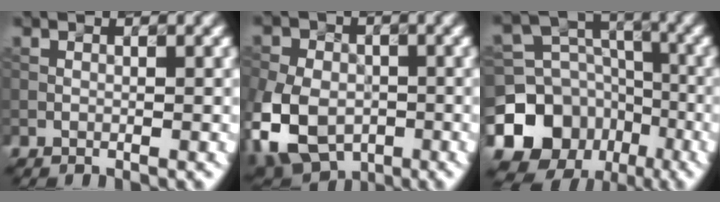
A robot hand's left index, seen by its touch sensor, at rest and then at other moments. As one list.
[{"total": 11.2, "force": [-4.6, 8.1, 6.3], "torque": [-0.113, -0.032, -0.085]}, {"total": 13.8, "force": [-6.8, 11.5, 3.5], "torque": [-0.082, -0.037, -0.122]}]